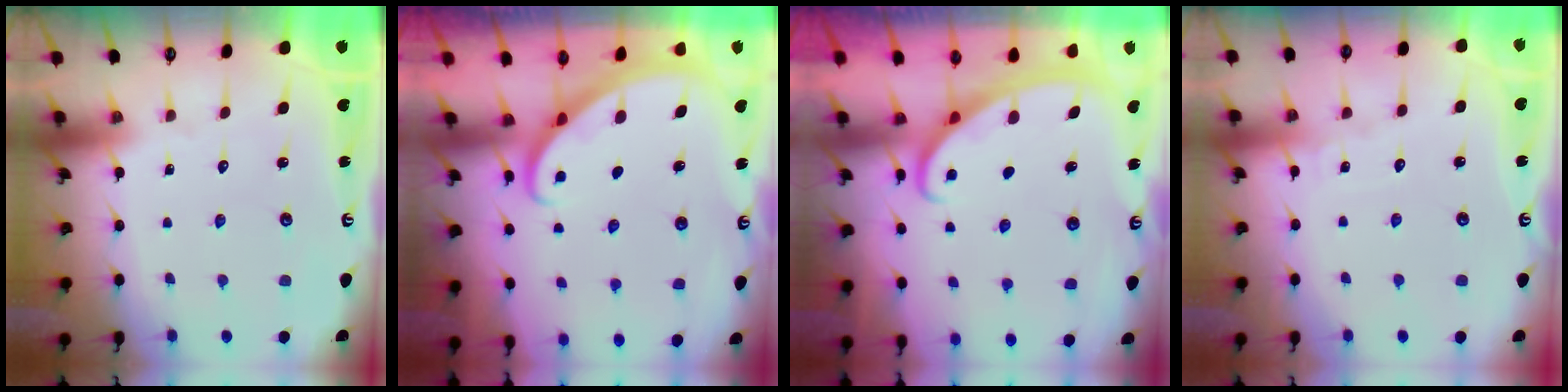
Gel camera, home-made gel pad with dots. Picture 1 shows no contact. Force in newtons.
{"total": 2.8, "press": 2.8, "slide": 0.2}
{"total": 2.8, "press": 2.8, "slide": 0.4}
{"total": 3.2, "press": 3.2, "slide": 0.4}